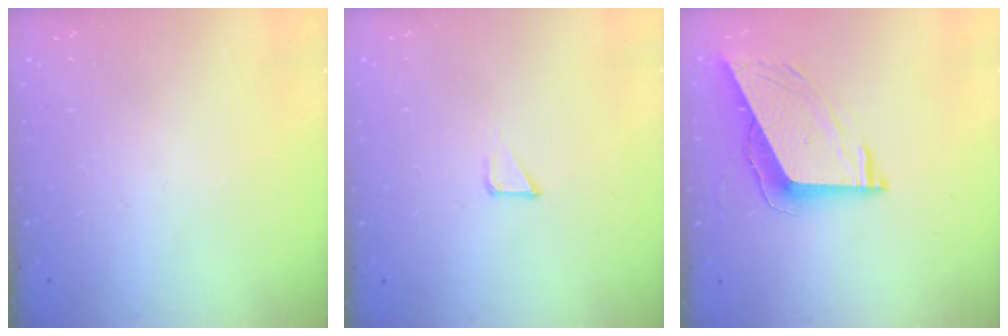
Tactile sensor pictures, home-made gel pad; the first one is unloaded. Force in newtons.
{"total": 1.3, "press": 1.3, "slide": 0.0}
{"total": 8.9, "press": 8.9, "slide": 1.2}